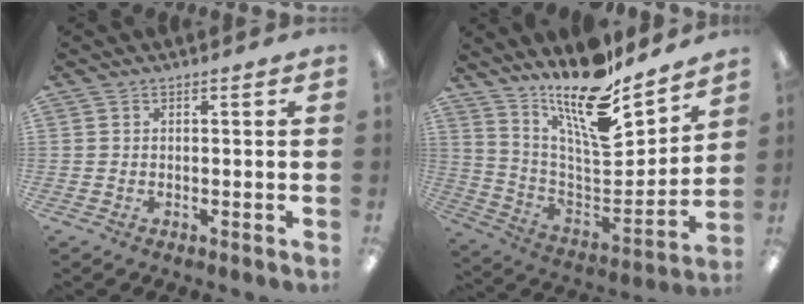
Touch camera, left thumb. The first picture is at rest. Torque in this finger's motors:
{"motor_torque": [0.65, 0.13, 0.93, -1.84, 0.10]}